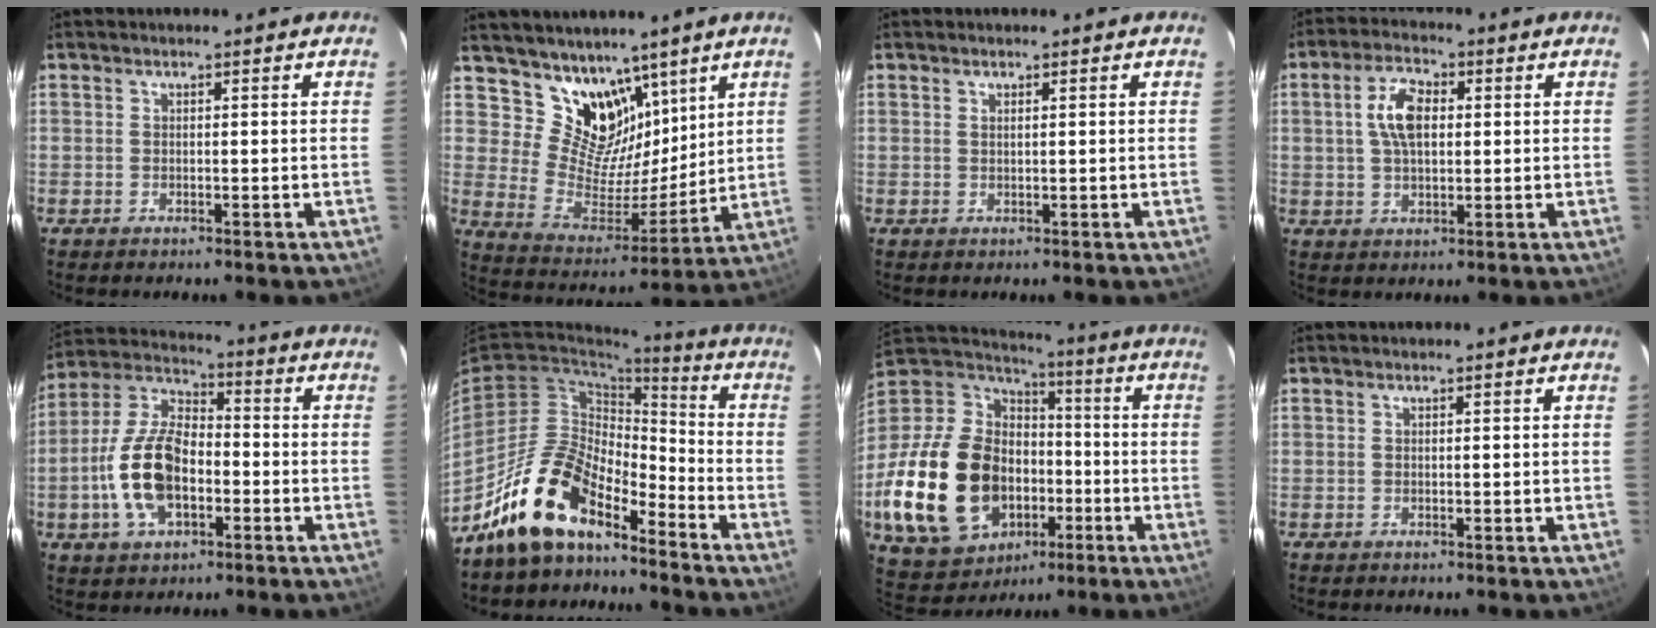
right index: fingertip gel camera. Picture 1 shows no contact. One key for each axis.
{"total": 13.5, "fx": 9.4, "fy": 8.1, "fz": 5.2, "tx": -0.092, "ty": -0.014, "tz": 0.182}
{"total": 0.6, "fx": 0.4, "fy": 0.0, "fz": 0.4, "tx": -0.008, "ty": 0.001, "tz": 0.007}
{"total": 7.4, "fx": 1.3, "fy": 4.0, "fz": 6.0, "tx": -0.114, "ty": 0.015, "tz": 0.026}
{"total": 14.3, "fx": -3.8, "fy": 7.7, "fz": 11.4, "tx": -0.241, "ty": 0.013, "tz": -0.070}
{"total": 14.7, "fx": -11.7, "fy": 5.8, "fz": 6.8, "tx": -0.131, "ty": 0.020, "tz": -0.217}
{"total": 28.9, "fx": -7.1, "fy": 20.4, "fz": 19.2, "tx": -0.446, "ty": 0.000, "tz": -0.091}
{"total": 0.0}